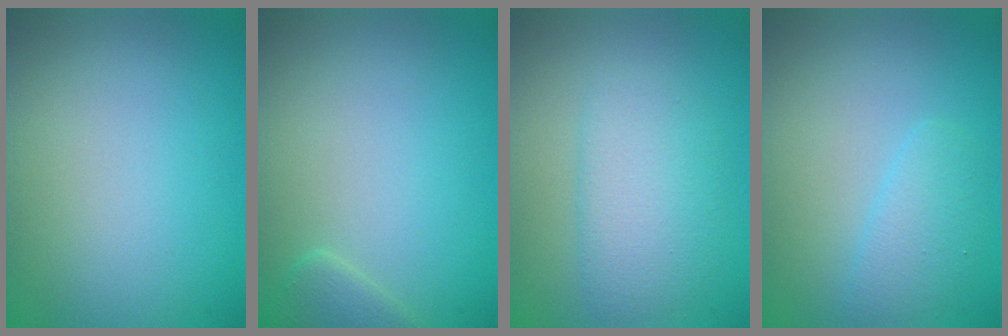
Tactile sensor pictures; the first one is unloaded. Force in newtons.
{"total": 0.9, "press": 0.9, "slide": 0.1}
{"total": 3.6, "press": 3.6, "slide": 0.1}
{"total": 2.0, "press": 2.0, "slide": 0.1}